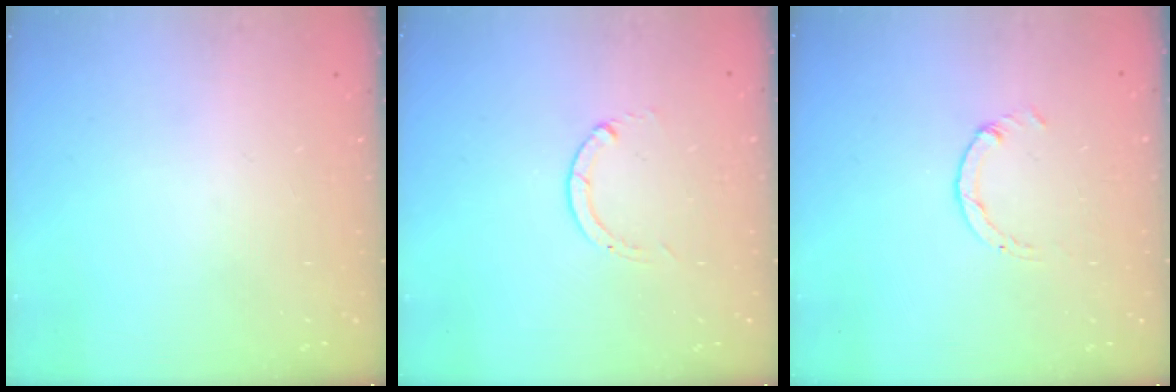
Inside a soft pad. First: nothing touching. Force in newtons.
{"total": 0.0}
{"total": 0.7, "press": 0.7, "slide": 0.2}